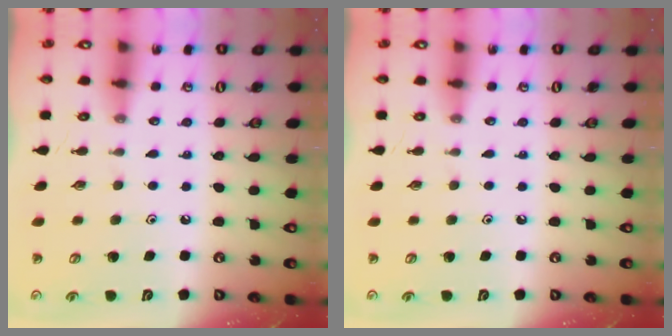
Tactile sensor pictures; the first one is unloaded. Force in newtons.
{"total": 0.0}